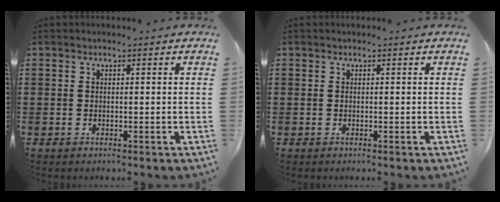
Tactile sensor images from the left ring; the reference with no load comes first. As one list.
[{"total": 0.0}]